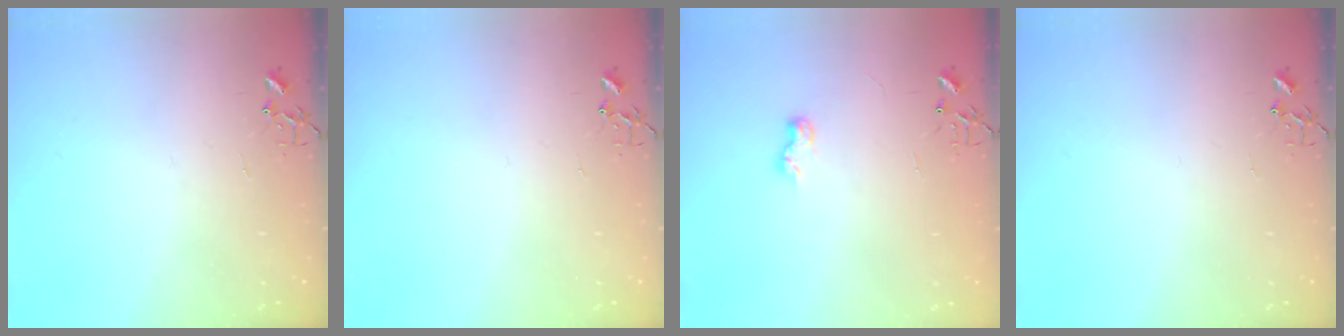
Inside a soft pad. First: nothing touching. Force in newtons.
{"total": 0.0}
{"total": 6.4, "press": 6.4, "slide": 0.3}
{"total": 0.0}